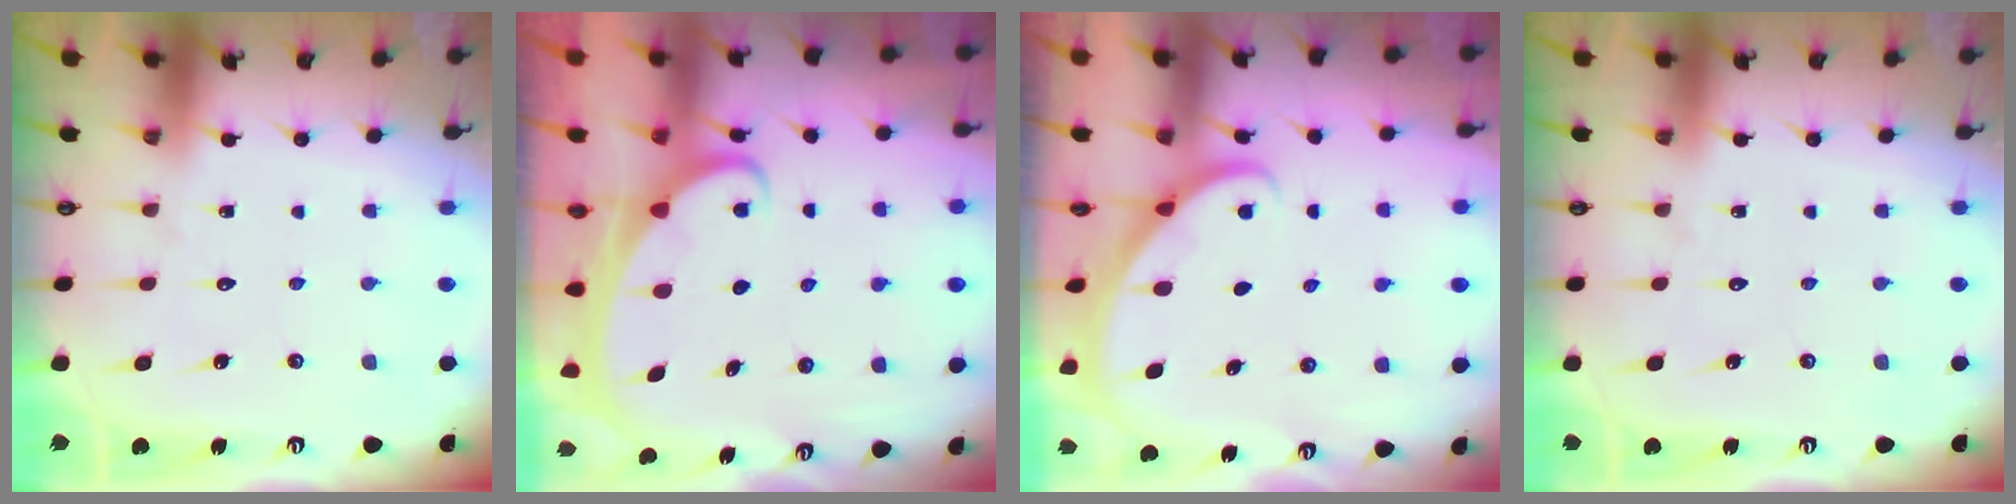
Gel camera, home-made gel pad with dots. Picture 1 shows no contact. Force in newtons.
{"total": 2.1, "press": 2.1, "slide": 0.3}
{"total": 2.0, "press": 2.0, "slide": 0.1}
{"total": 0.0}